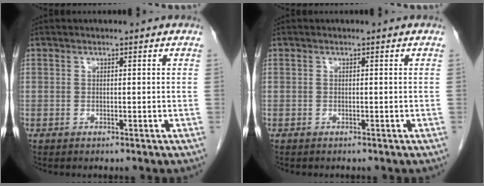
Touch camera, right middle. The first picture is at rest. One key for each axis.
{"total": 0.0}